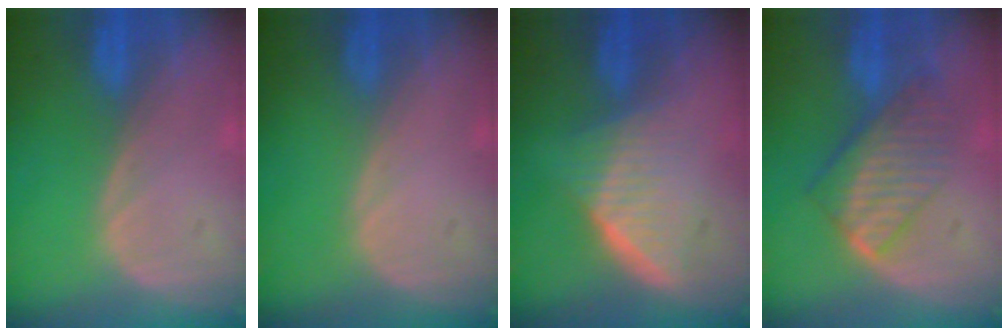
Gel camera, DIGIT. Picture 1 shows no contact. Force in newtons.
{"total": 0.0}
{"total": 6.5, "press": 6.0, "slide": 2.6}
{"total": 7.1, "press": 6.5, "slide": 2.8}